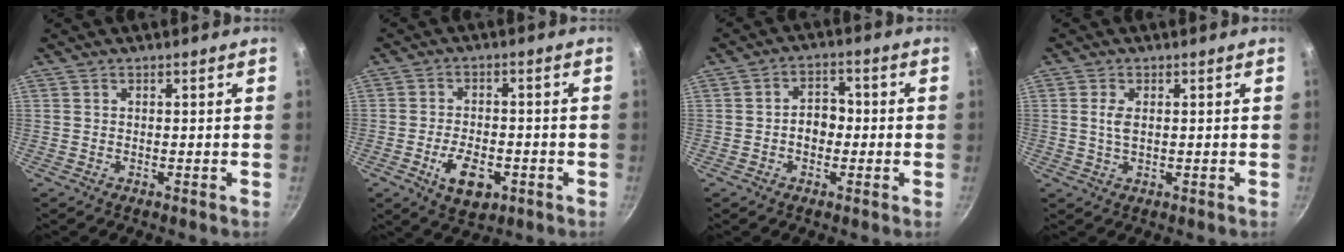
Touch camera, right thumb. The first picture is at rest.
{"total": 8.3, "force": [-3.1, 4.7, 6.1], "torque": [-0.089, 0.010, -0.046]}
{"total": 5.0, "force": [-0.7, 3.8, 3.2], "torque": [-0.018, 0.018, -0.017]}
{"total": 2.8, "force": [0.4, 1.5, 2.4], "torque": [-0.049, 0.001, 0.008]}